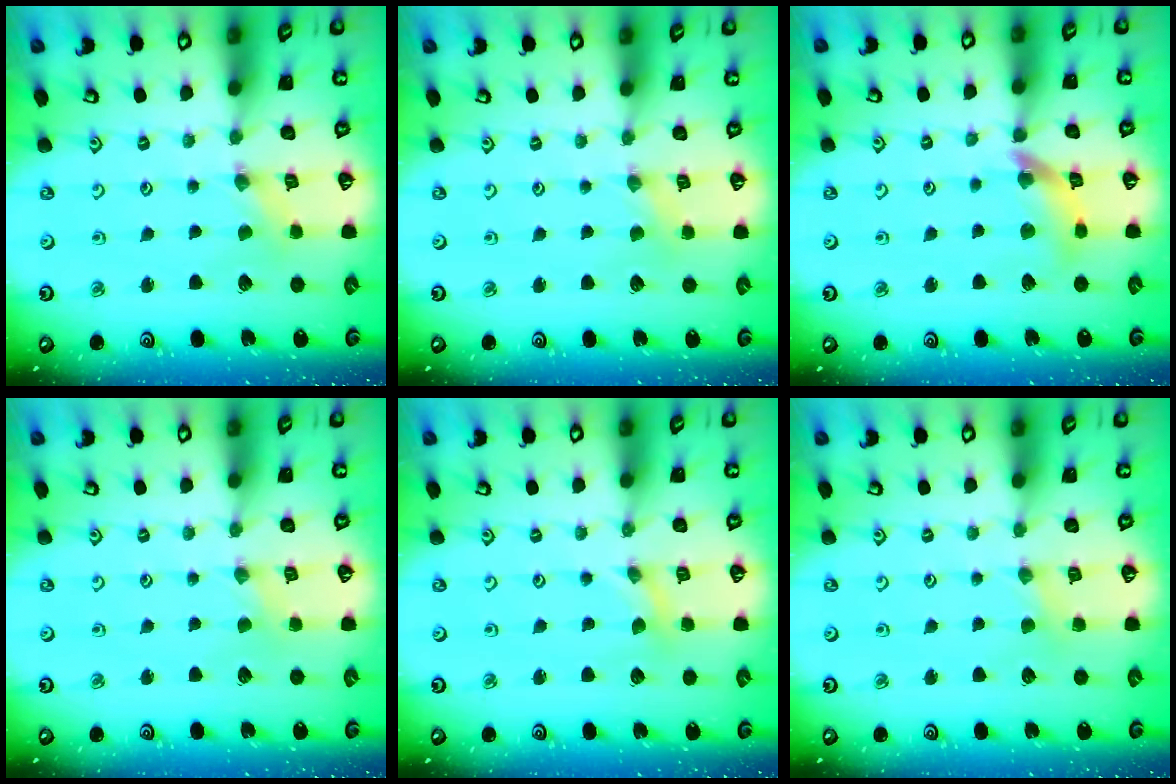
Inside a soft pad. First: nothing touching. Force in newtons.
{"total": 0.0}
{"total": 10.8, "press": 10.7, "slide": 1.3}
{"total": 0.0}
{"total": 0.0}
{"total": 2.7, "press": 2.6, "slide": 0.5}